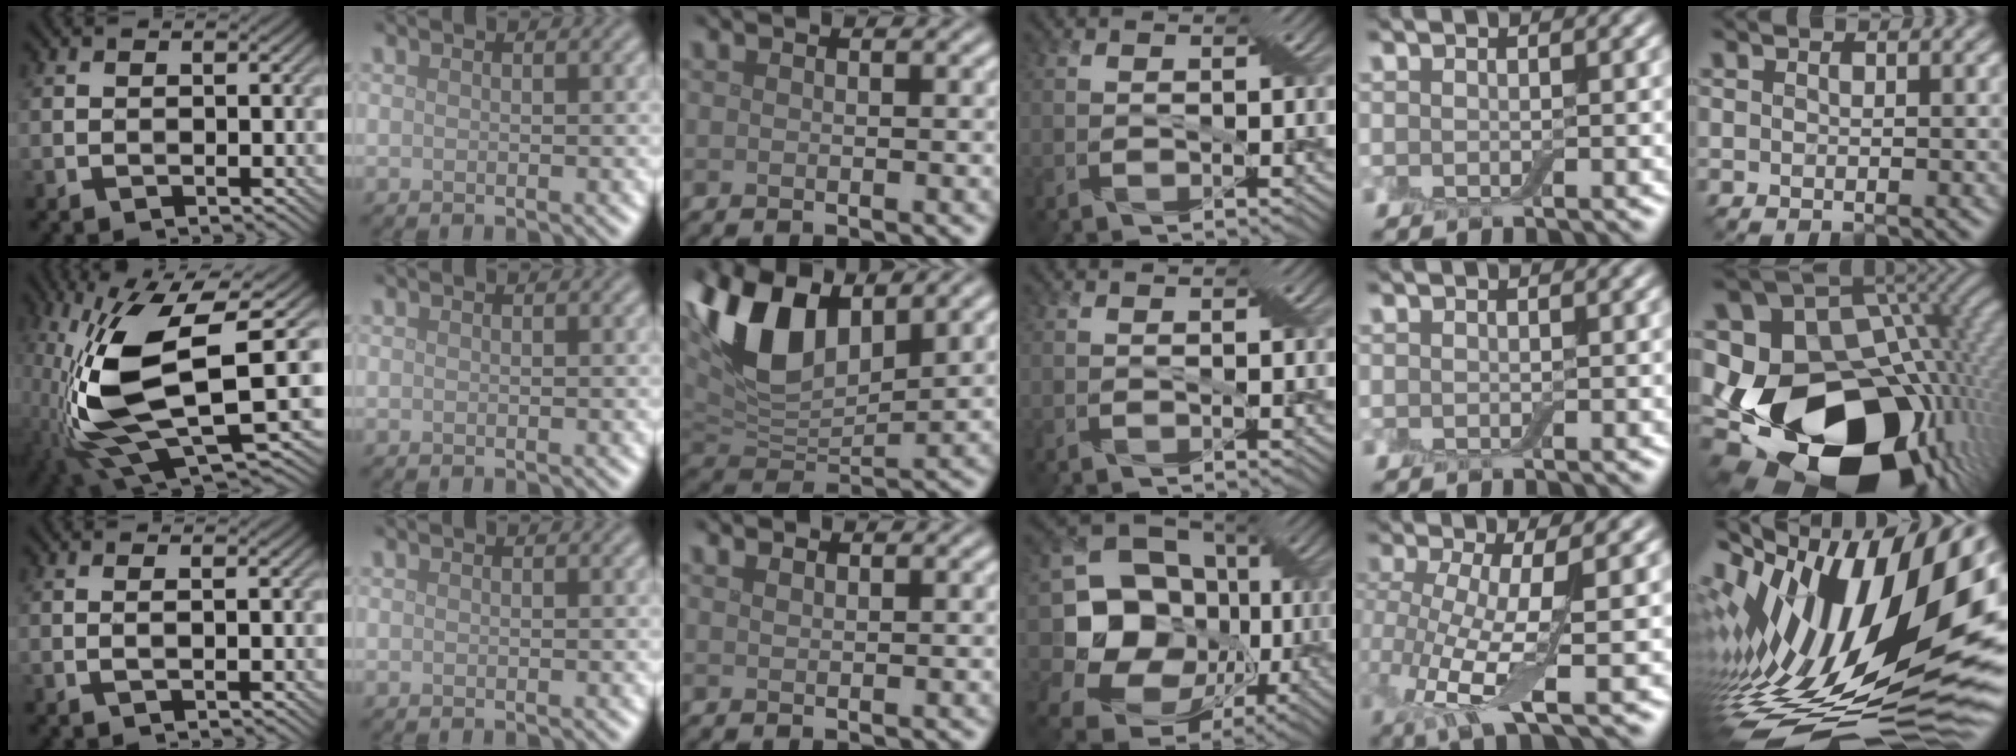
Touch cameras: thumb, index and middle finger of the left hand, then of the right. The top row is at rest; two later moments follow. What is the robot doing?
{"motion": "cut", "object": "cling film"}